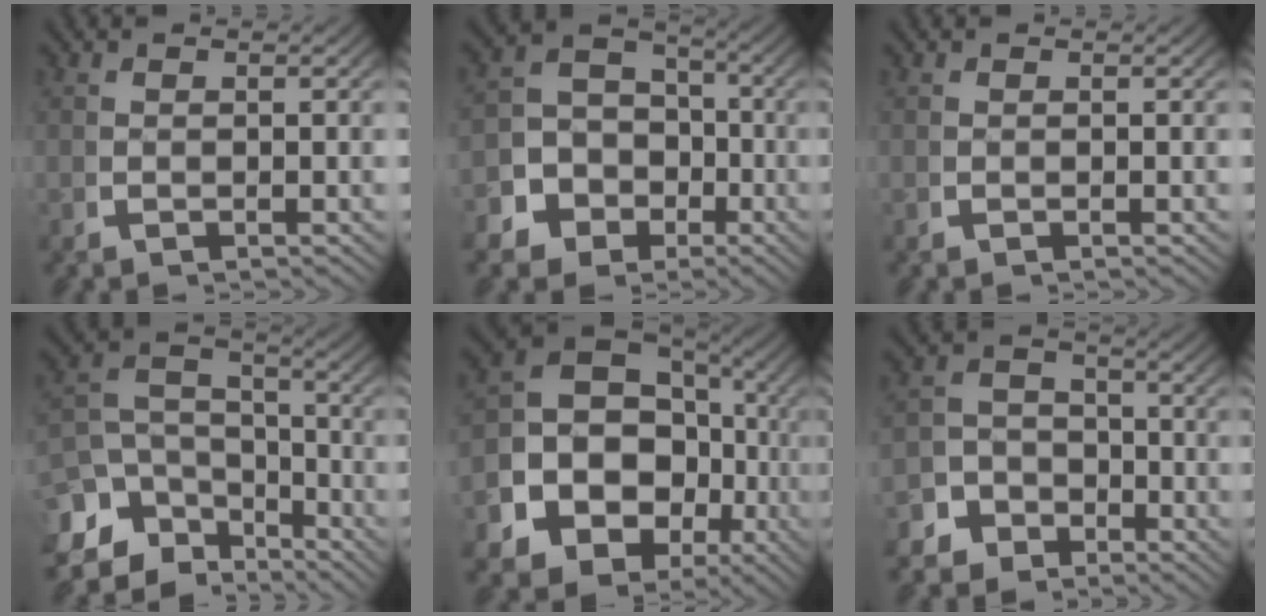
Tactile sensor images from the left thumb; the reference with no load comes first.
{"total": 11.0, "force": [-2.3, 9.8, 4.4], "torque": [-0.097, -0.038, -0.044]}
{"total": 0.0}
{"total": 10.1, "force": [-2.4, 7.5, 6.3], "torque": [-0.110, -0.025, -0.034]}
{"total": 15.0, "force": [-2.4, 12.2, 8.4], "torque": [-0.178, -0.048, -0.037]}
{"total": 6.5, "force": [-2.9, 5.5, 2.0], "torque": [-0.010, -0.018, -0.058]}